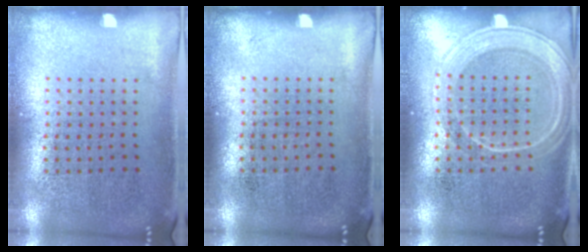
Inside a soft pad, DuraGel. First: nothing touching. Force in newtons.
{"total": 0.0}
{"total": 3.0, "press": 2.9, "slide": 0.5}